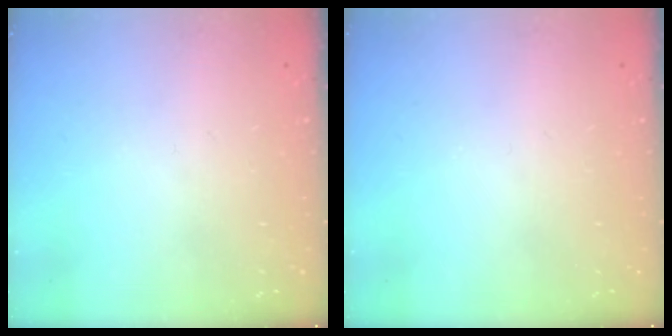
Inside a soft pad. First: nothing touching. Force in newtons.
{"total": 0.0}